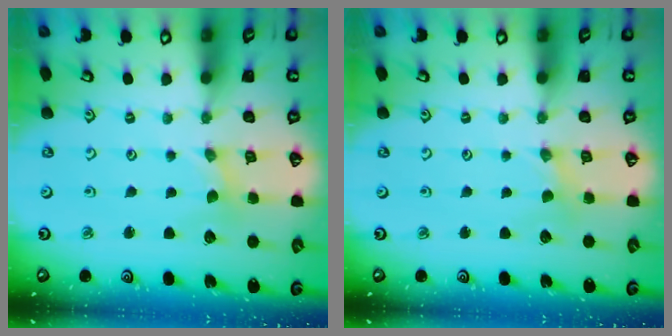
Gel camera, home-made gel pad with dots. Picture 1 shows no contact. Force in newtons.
{"total": 0.0}